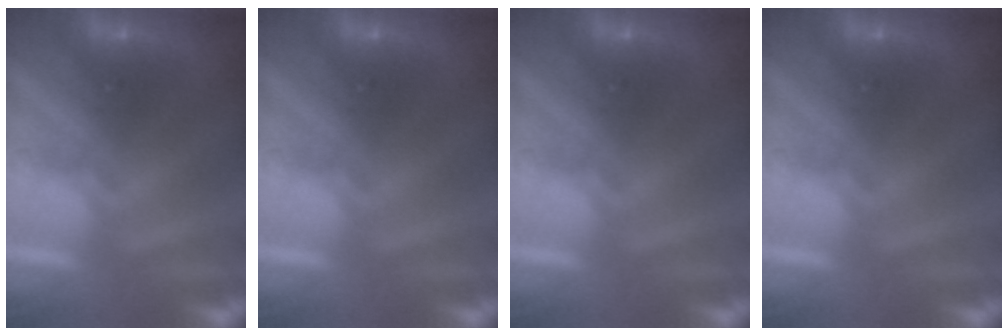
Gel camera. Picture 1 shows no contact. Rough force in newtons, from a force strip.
{"total": 0.0}
{"total": 0.0}
{"total": 0.0}